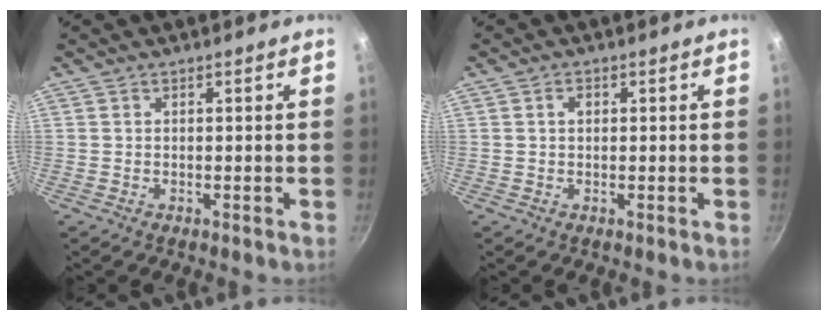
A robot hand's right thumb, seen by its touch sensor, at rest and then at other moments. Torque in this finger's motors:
{"motor_torque": [0.00, 0.23, 0.27, 0.04, 0.00]}